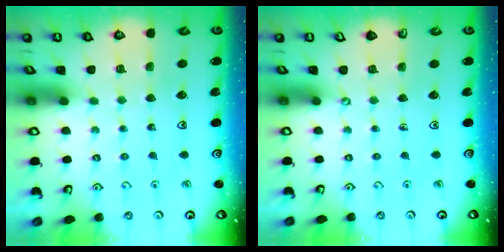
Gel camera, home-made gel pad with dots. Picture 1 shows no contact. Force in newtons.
{"total": 0.0}